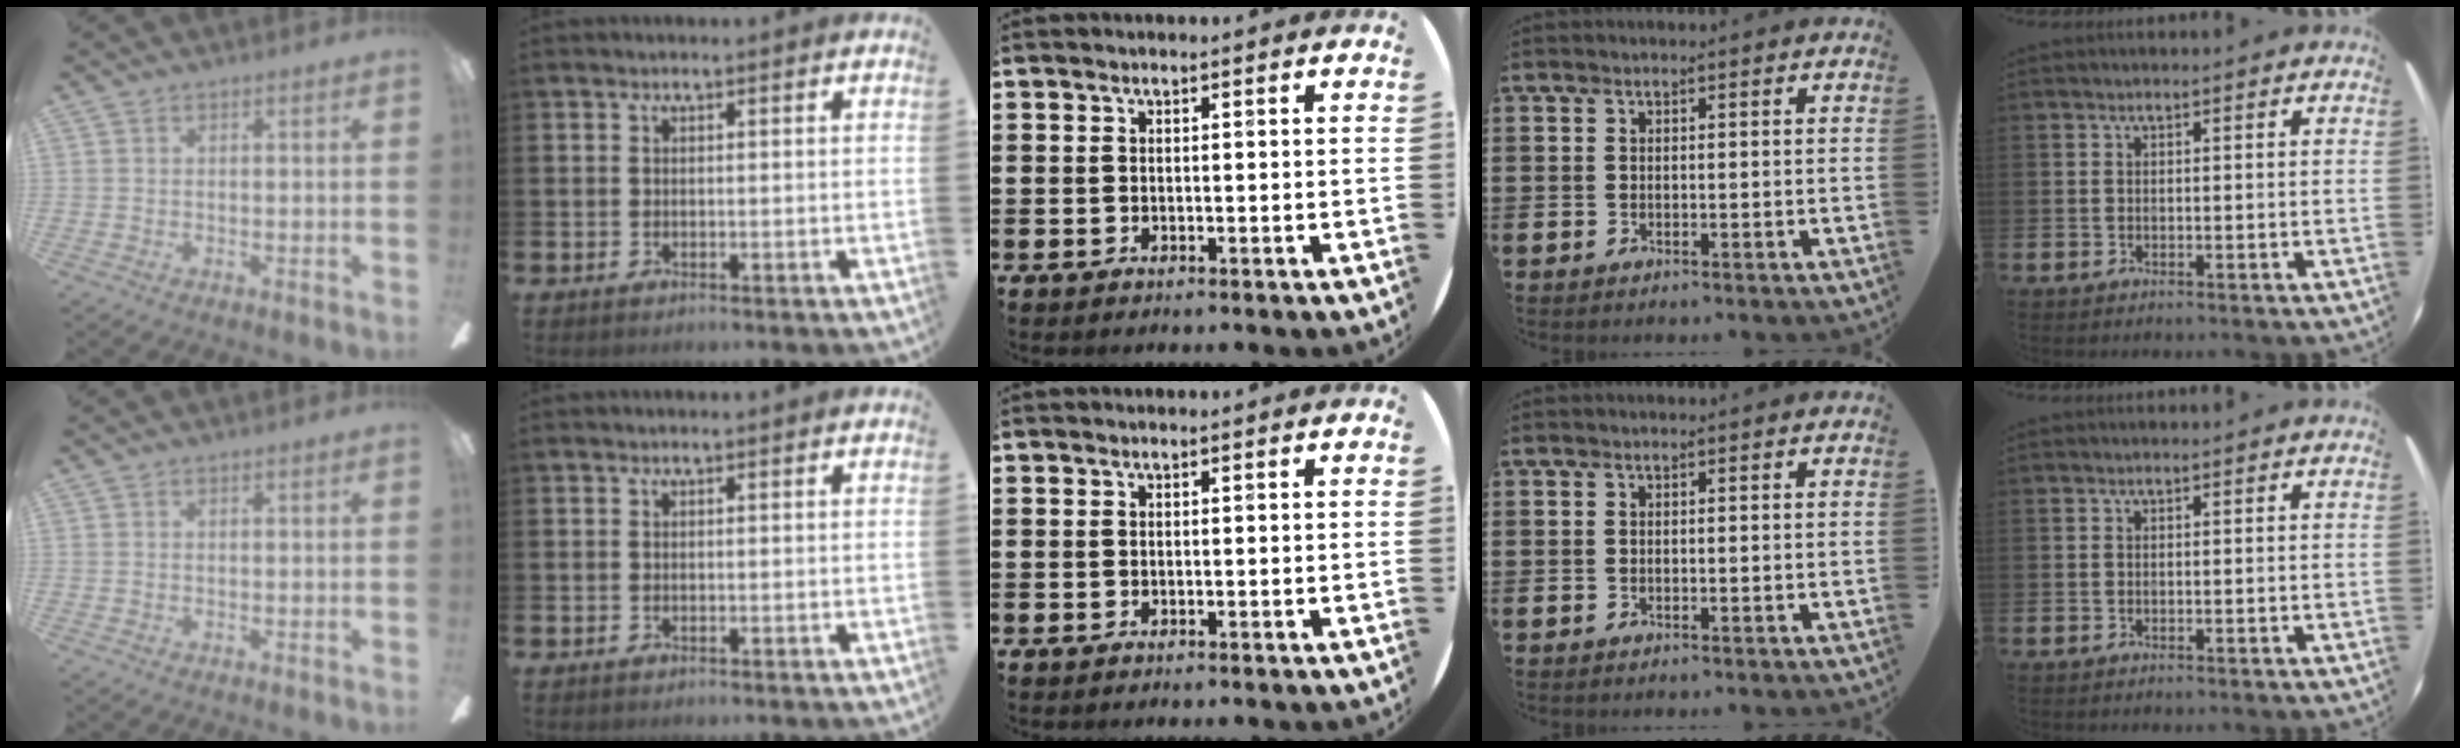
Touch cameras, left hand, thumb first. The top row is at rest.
{}